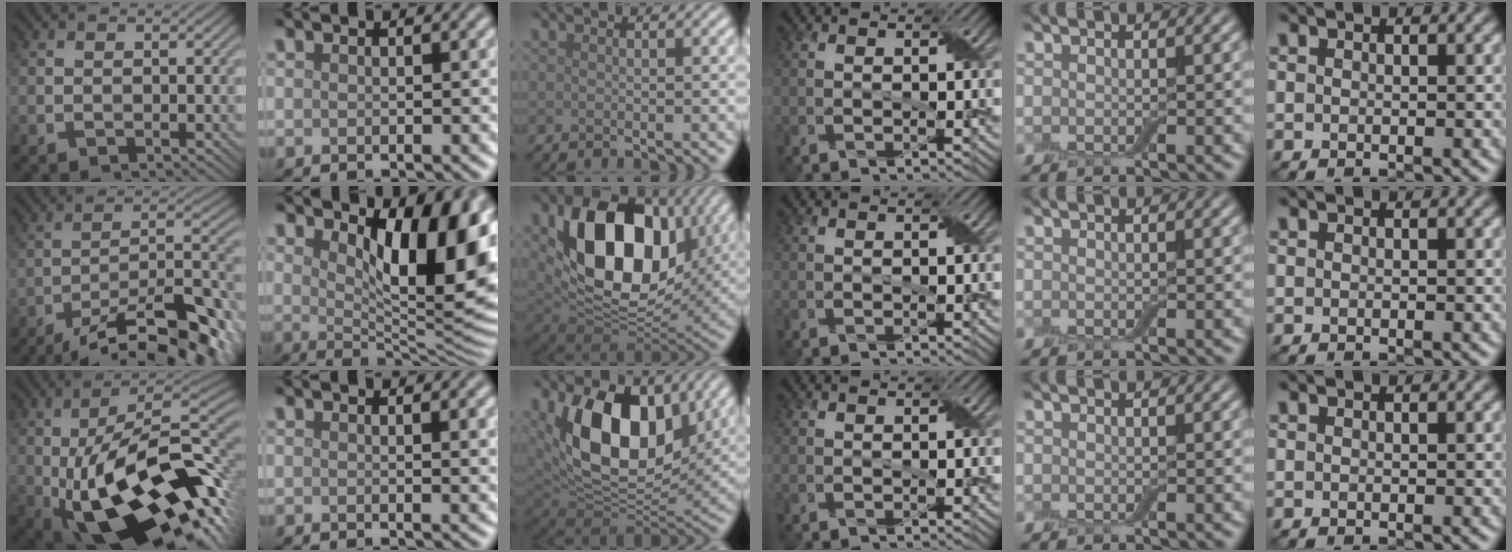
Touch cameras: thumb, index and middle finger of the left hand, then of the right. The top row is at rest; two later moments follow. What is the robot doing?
{"motion": "peel", "object": "aluminum foil"}